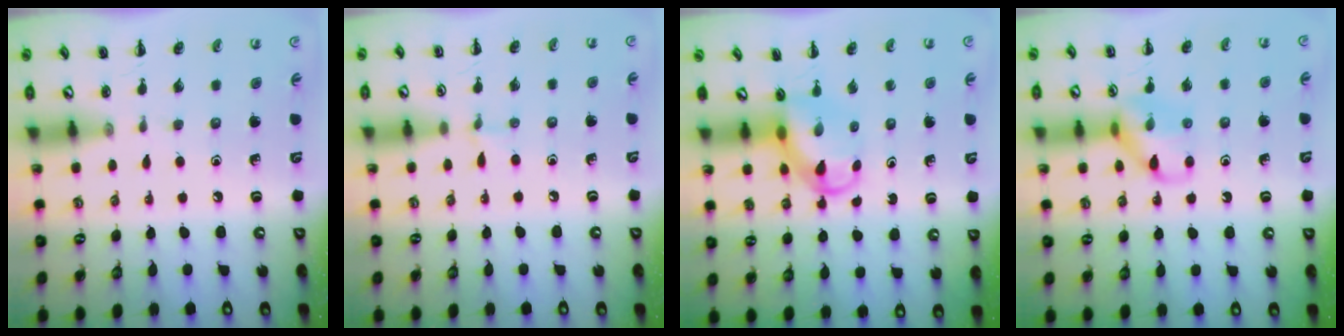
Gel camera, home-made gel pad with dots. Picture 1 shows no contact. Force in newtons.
{"total": 4.1, "press": 3.9, "slide": 1.4}
{"total": 3.8, "press": 3.7, "slide": 0.8}
{"total": 11.0, "press": 11.0, "slide": 0.3}